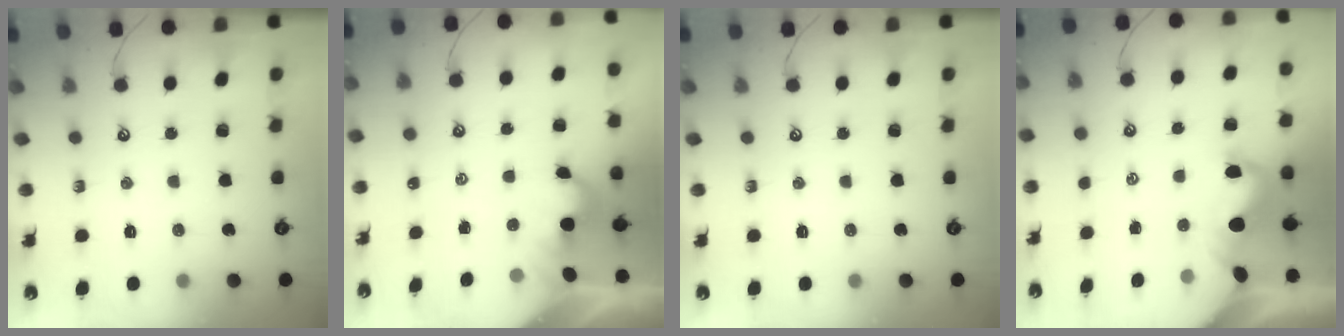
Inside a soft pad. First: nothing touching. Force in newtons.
{"total": 2.4, "press": 2.4, "slide": 0.3}
{"total": 0.0}
{"total": 1.9, "press": 1.6, "slide": 1.0}